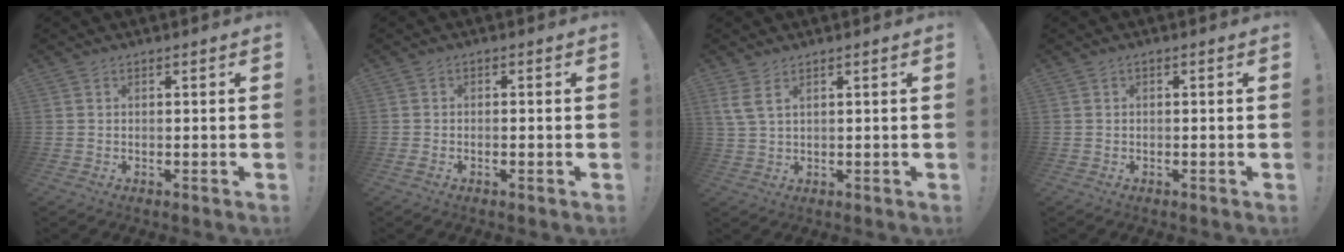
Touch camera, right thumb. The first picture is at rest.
{"total": 1.4, "force": [-0.9, 0.2, 1.0], "torque": [-0.019, 0.003, -0.015]}
{"total": 4.1, "force": [2.3, 1.1, 3.2], "torque": [-0.065, -0.007, 0.045]}
{"total": 0.0}